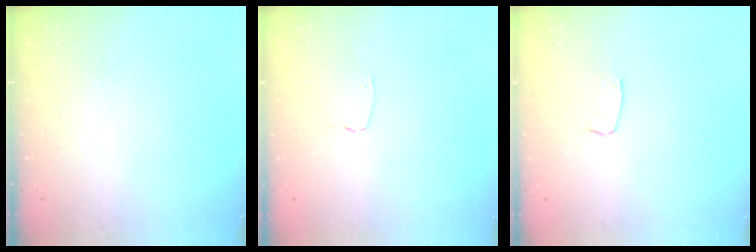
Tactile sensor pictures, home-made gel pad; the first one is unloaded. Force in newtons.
{"total": 2.7, "press": 2.7, "slide": 0.3}
{"total": 4.0, "press": 3.9, "slide": 0.2}